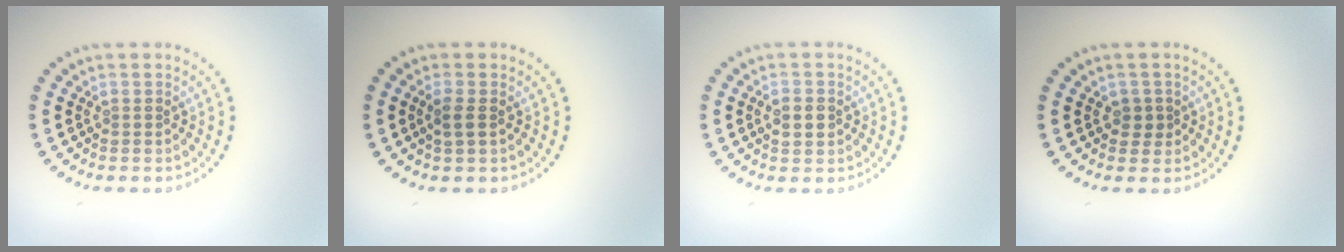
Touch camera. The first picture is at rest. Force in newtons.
{"total": 1.4, "press": 1.3, "slide": 0.4}
{"total": 2.5, "press": 2.5, "slide": 0.1}
{"total": 1.3, "press": 1.1, "slide": 0.7}